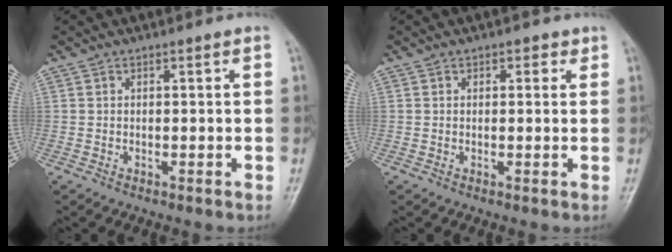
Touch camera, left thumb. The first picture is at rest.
{"total": 1.7, "force": [0.8, 1.2, 0.9], "torque": [0.004, -0.001, 0.005]}